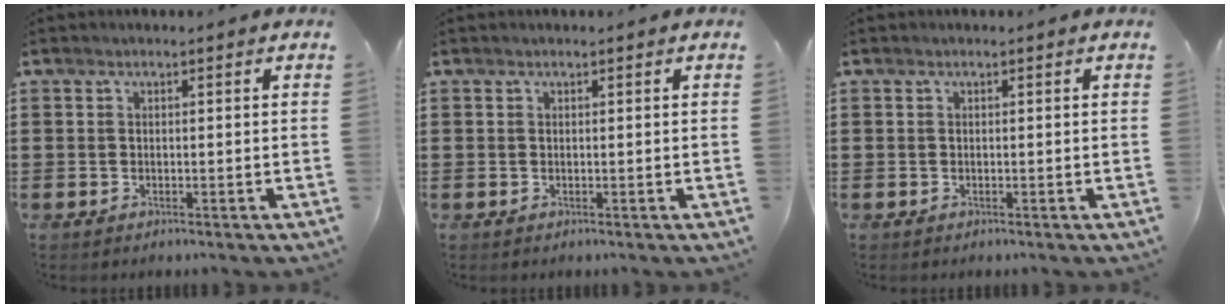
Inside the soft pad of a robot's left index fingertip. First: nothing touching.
{"total": 0.0}
{"total": 0.0}